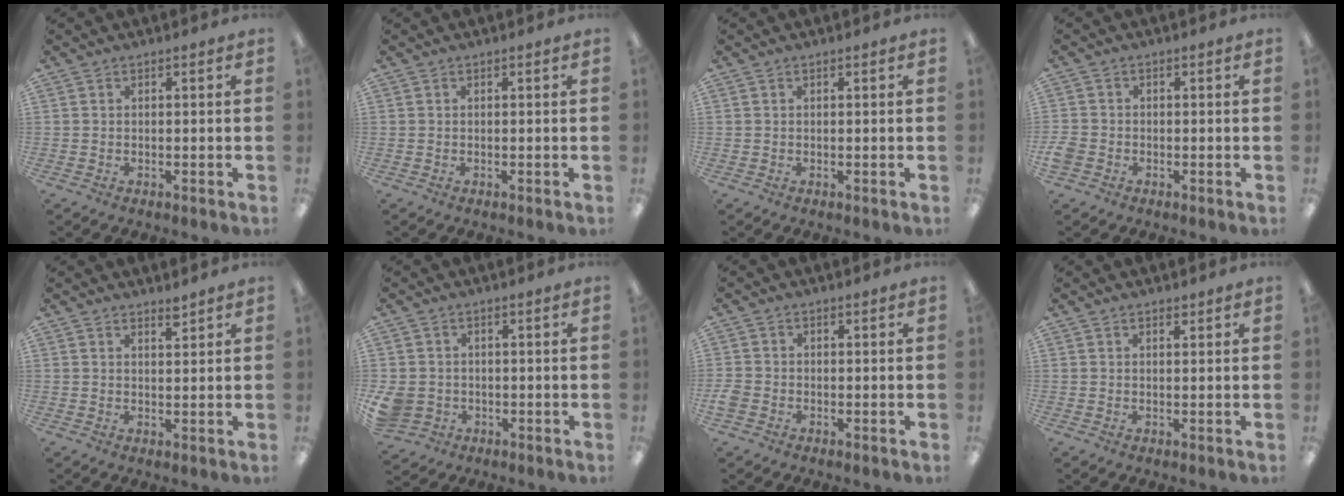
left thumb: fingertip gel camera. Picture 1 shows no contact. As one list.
[{"total": 0.0}, {"total": 0.0}, {"total": 2.8, "force": [-1.2, 2.2, 1.1], "torque": [-0.023, 0.005, -0.023]}, {"total": 2.2, "force": [2.1, 0.3, 0.7], "torque": [-0.008, -0.009, 0.036]}, {"total": 5.0, "force": [-1.1, 4.6, 1.7], "torque": [-0.045, 0.005, -0.021]}, {"total": 2.5, "force": [-0.9, 2.0, 1.1], "torque": [-0.015, 0.005, -0.016]}, {"total": 1.0, "force": [0.9, 0.4, 0.4], "torque": [-0.008, 0.000, 0.016]}]